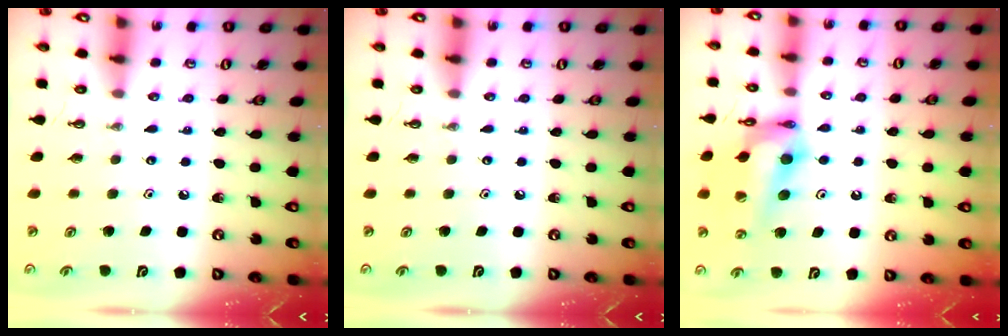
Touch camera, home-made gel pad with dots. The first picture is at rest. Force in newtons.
{"total": 0.0}
{"total": 16.8, "press": 16.1, "slide": 4.8}